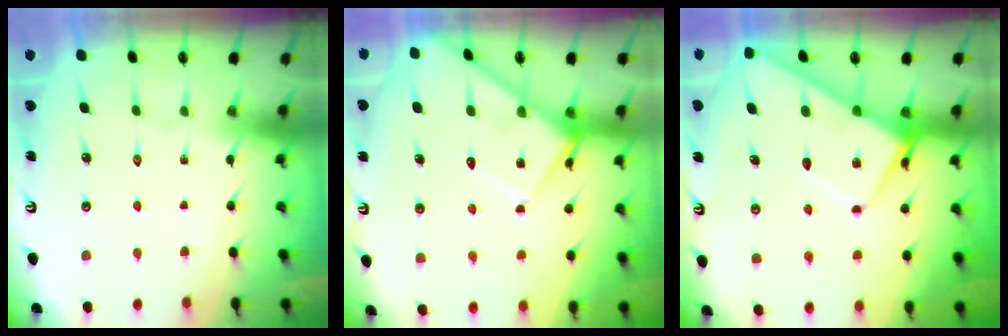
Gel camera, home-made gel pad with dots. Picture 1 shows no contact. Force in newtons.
{"total": 9.7, "press": 9.7, "slide": 1.0}
{"total": 11.1, "press": 11.0, "slide": 1.2}